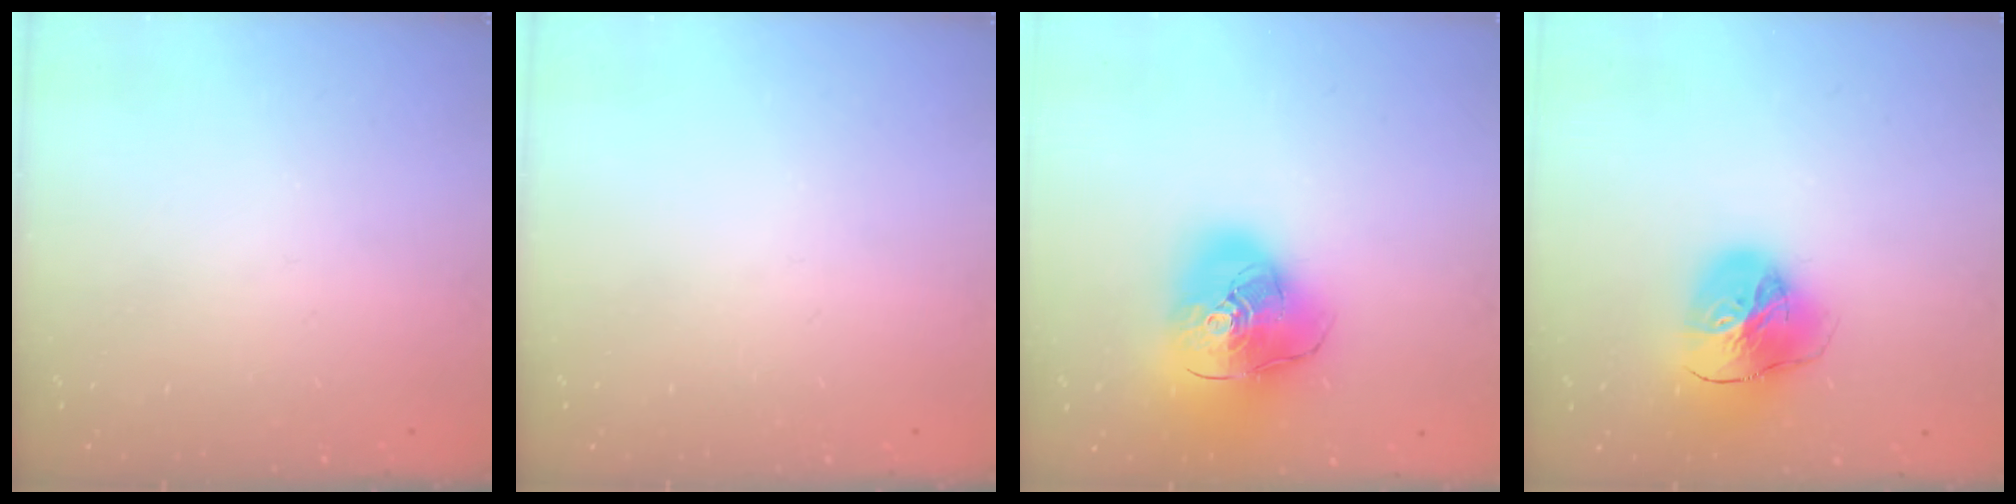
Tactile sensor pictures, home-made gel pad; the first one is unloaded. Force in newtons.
{"total": 0.0}
{"total": 22.5, "press": 22.3, "slide": 3.4}
{"total": 17.8, "press": 17.7, "slide": 2.1}